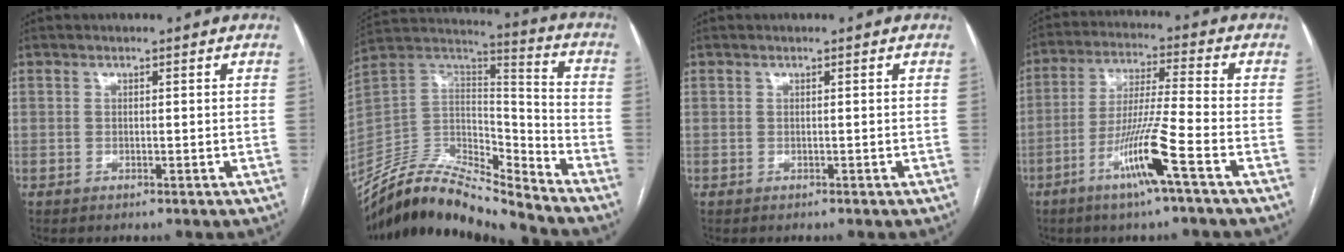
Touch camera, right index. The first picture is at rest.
{"total": 17.4, "force": [-16.6, 1.9, 4.9], "torque": [-0.074, 0.061, -0.298]}
{"total": 0.0}
{"total": 11.0, "force": [-5.4, -1.0, 9.6], "torque": [-0.185, -0.011, -0.105]}